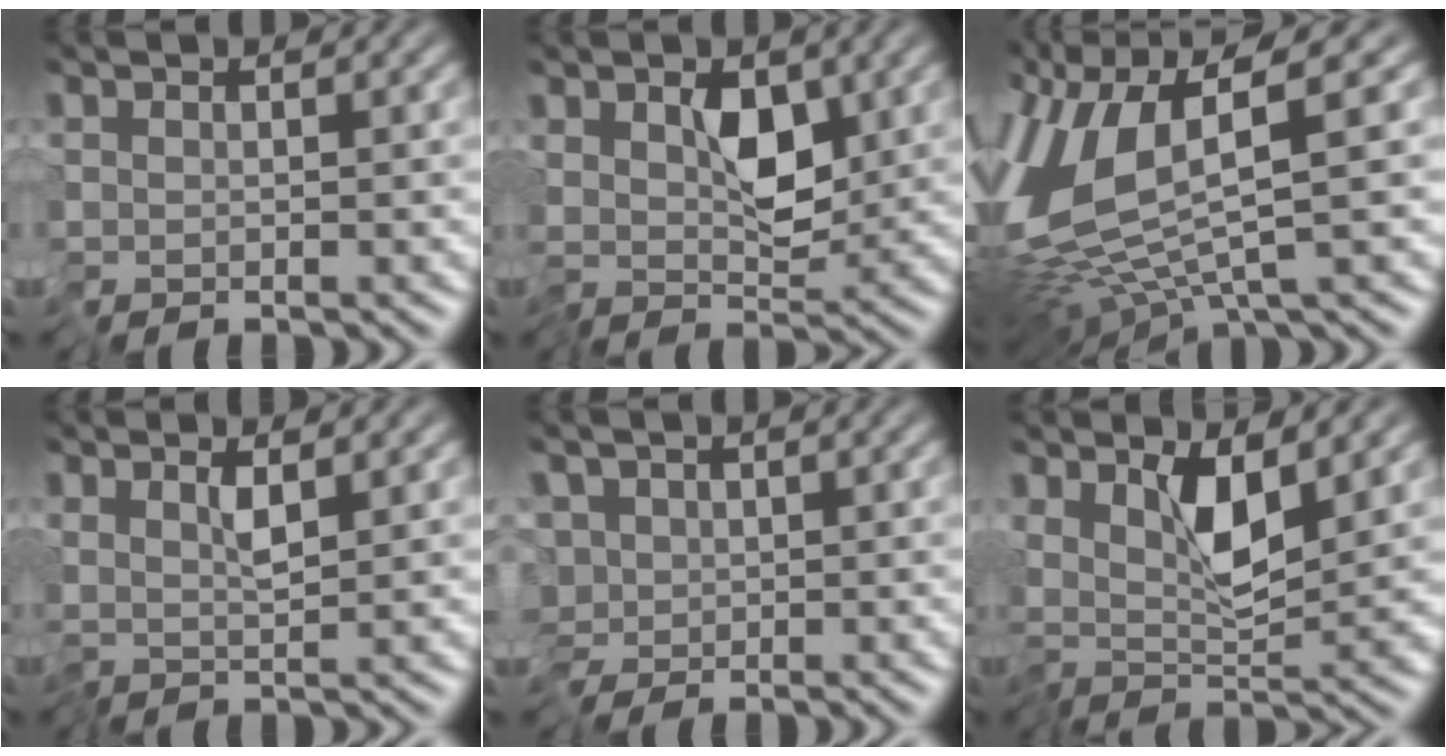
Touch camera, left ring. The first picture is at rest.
{"total": 3.8, "force": [0.7, 2.0, 3.1], "torque": [-0.049, -0.016, 0.012]}
{"total": 9.5, "force": [0.3, 3.1, 9.0], "torque": [-0.205, -0.015, 0.008]}
{"total": 1.6, "force": [0.7, -0.4, 1.4], "torque": [-0.027, -0.004, 0.015]}
{"total": 4.6, "force": [-1.1, 3.1, 3.2], "torque": [-0.047, 0.013, -0.034]}
{"total": 4.2, "force": [1.6, 0.6, 3.8], "torque": [-0.066, -0.016, 0.031]}